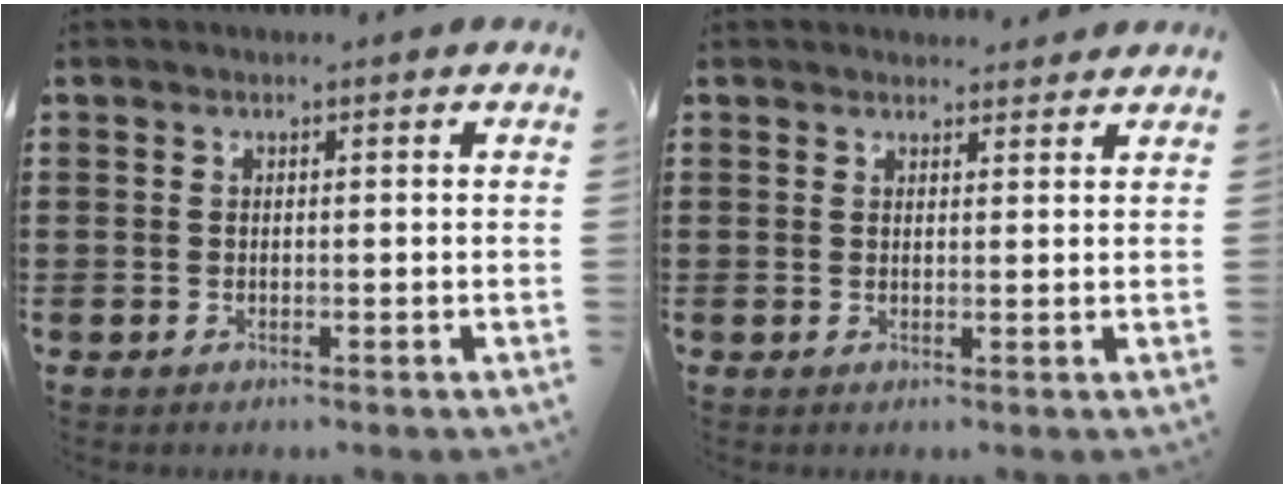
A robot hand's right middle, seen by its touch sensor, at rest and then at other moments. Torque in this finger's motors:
{"motor_torque": [0.18, -0.12, -0.06, -0.02]}